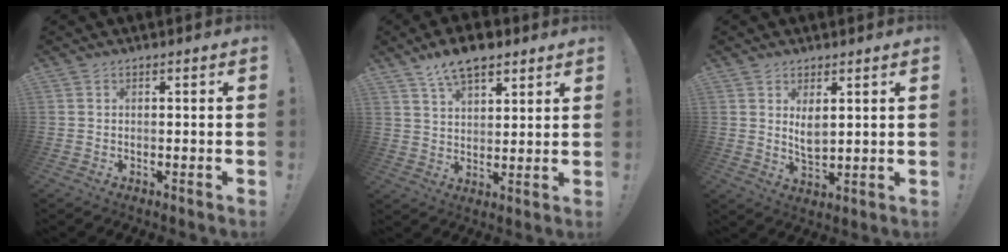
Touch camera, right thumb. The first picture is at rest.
{"total": 9.0, "force": [6.6, 4.1, 4.7], "torque": [-0.082, -0.029, 0.123]}
{"total": 5.2, "force": [2.3, 2.5, 4.0], "torque": [-0.075, -0.018, 0.039]}